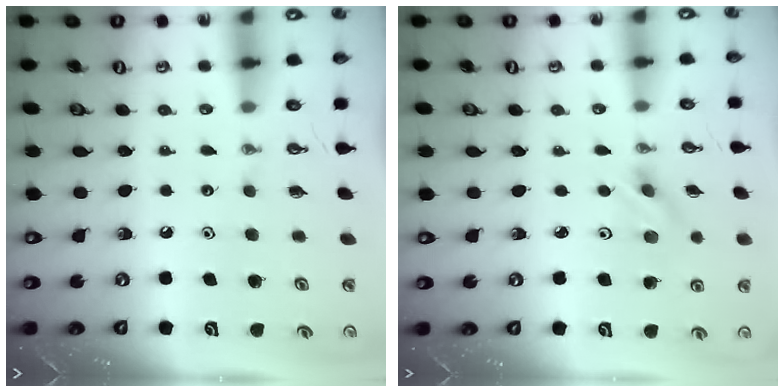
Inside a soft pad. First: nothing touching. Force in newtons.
{"total": 2.3, "press": 2.1, "slide": 0.8}